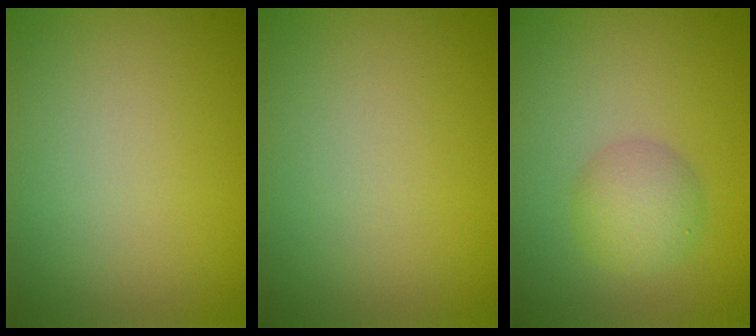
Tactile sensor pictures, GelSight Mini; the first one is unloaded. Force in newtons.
{"total": 0.0}
{"total": 3.0, "press": 3.0, "slide": 0.1}